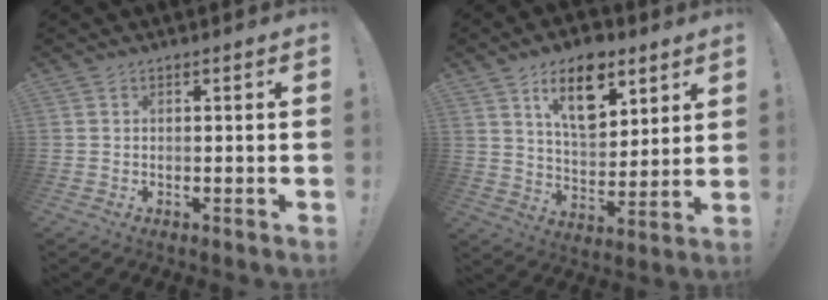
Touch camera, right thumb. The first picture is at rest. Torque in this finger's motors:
{"motor_torque": [0.78, 2.95, 0.40, -0.01, 0.31]}